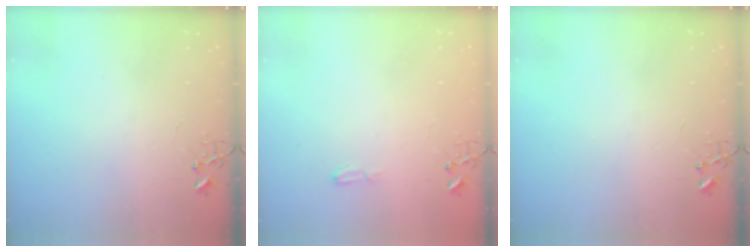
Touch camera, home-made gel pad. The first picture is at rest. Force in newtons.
{"total": 6.0, "press": 6.0, "slide": 0.7}
{"total": 0.0}